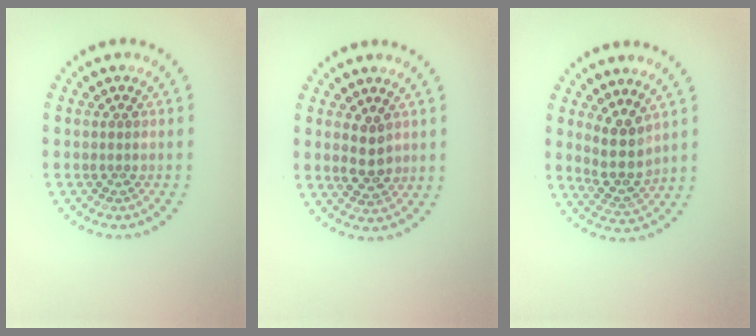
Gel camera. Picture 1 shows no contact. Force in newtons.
{"total": 2.3, "press": 2.3, "slide": 0.5}
{"total": 3.7, "press": 2.9, "slide": 2.2}